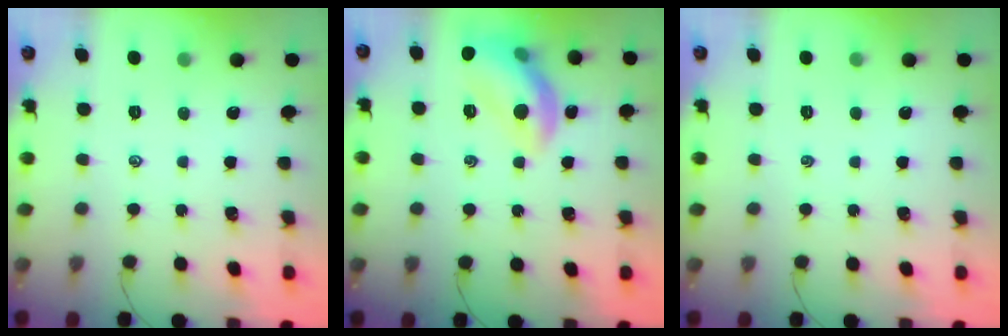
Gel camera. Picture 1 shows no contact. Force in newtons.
{"total": 13.6, "press": 13.6, "slide": 0.9}
{"total": 0.0}